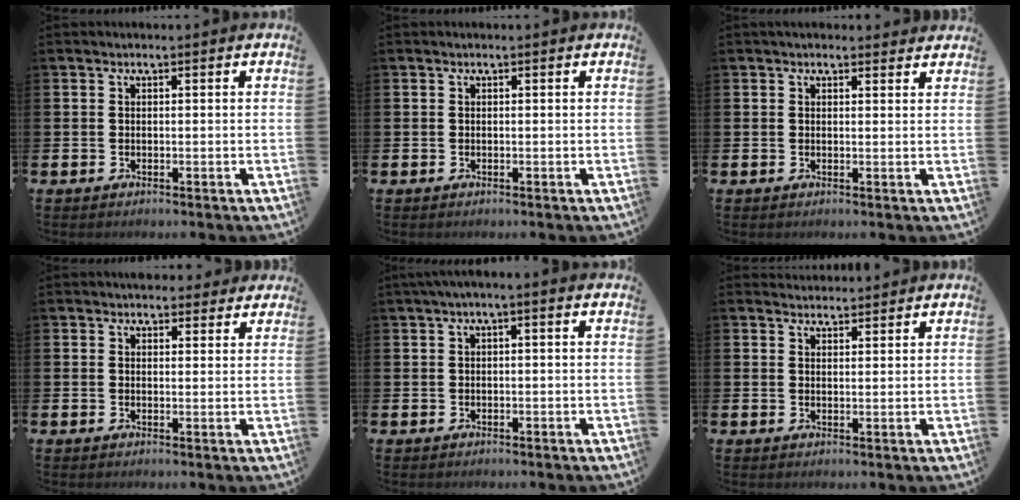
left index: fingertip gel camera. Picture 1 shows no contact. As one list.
[{"total": 0.0}, {"total": 1.5, "force": [1.4, 0.5, 0.2], "torque": [0.006, -0.002, 0.023]}, {"total": 2.8, "force": [2.6, 1.0, -0.1], "torque": [0.013, -0.011, 0.046]}, {"total": 1.0, "force": [-0.1, 0.1, 1.0], "torque": [-0.020, 0.002, -0.001]}, {"total": 2.2, "force": [2.1, 0.6, -0.1], "torque": [0.014, -0.012, 0.036]}]